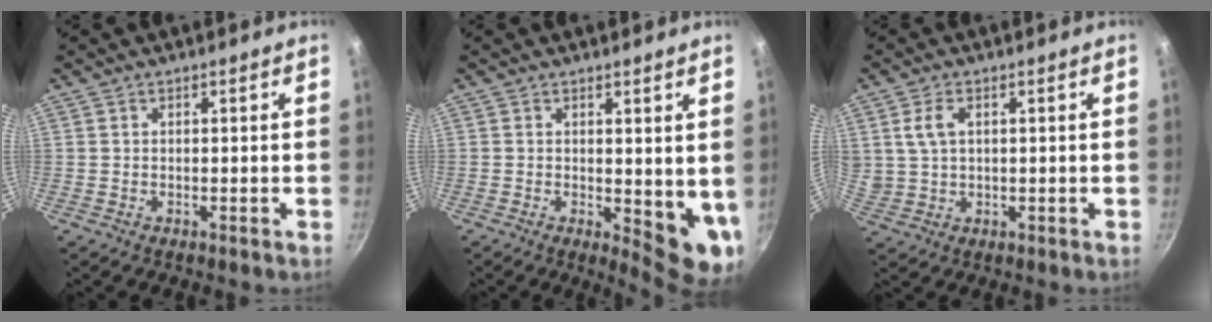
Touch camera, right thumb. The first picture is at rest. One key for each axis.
{"total": 8.0, "fx": 1.1, "fy": 3.4, "fz": 7.2, "tx": -0.075, "ty": -0.024, "tz": 0.020}
{"total": 5.1, "fx": 1.5, "fy": 3.3, "fz": 3.6, "tx": -0.062, "ty": 0.002, "tz": 0.035}